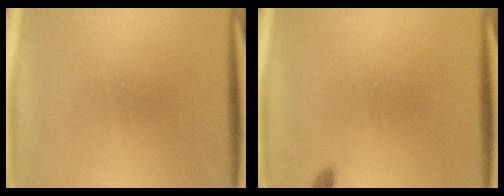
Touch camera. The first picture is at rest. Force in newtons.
{"total": 1.1}